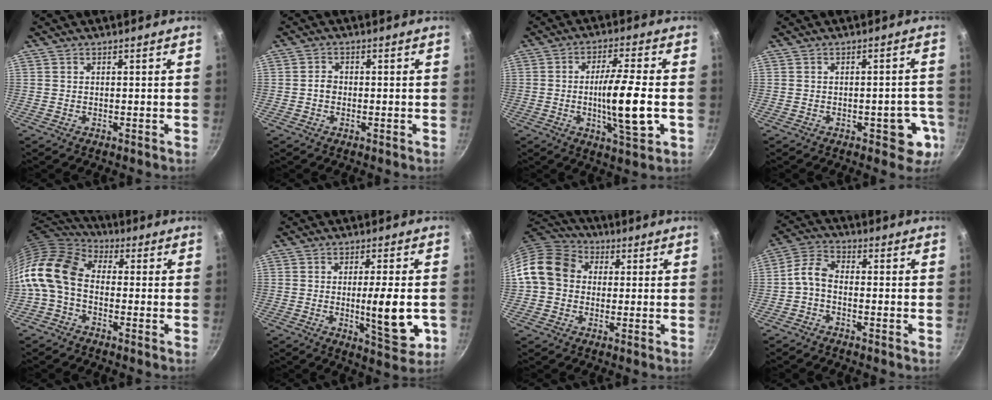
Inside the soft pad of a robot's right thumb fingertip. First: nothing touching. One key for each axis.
{"total": 2.0, "fx": -0.4, "fy": 1.6, "fz": 1.1, "tx": -0.013, "ty": 0.010, "tz": -0.007}
{"total": 11.7, "fx": -1.8, "fy": 2.0, "fz": 11.4, "tx": -0.195, "ty": 0.010, "tz": -0.032}
{"total": 6.6, "fx": -2.5, "fy": 3.4, "fz": 5.1, "tx": -0.019, "ty": 0.019, "tz": -0.029}
{"total": 15.4, "fx": -1.9, "fy": 10.7, "fz": 10.9, "tx": -0.222, "ty": 0.039, "tz": -0.062}
{"total": 10.5, "fx": -1.6, "fy": 2.5, "fz": 10.1, "tx": -0.142, "ty": -0.008, "tz": -0.020}
{"total": 11.0, "fx": 1.0, "fy": 9.2, "fz": 5.9, "tx": -0.075, "ty": 0.023, "tz": -0.001}
{"total": 4.9, "fx": -1.6, "fy": 2.8, "fz": 3.7, "tx": -0.084, "ty": 0.030, "tz": -0.045}